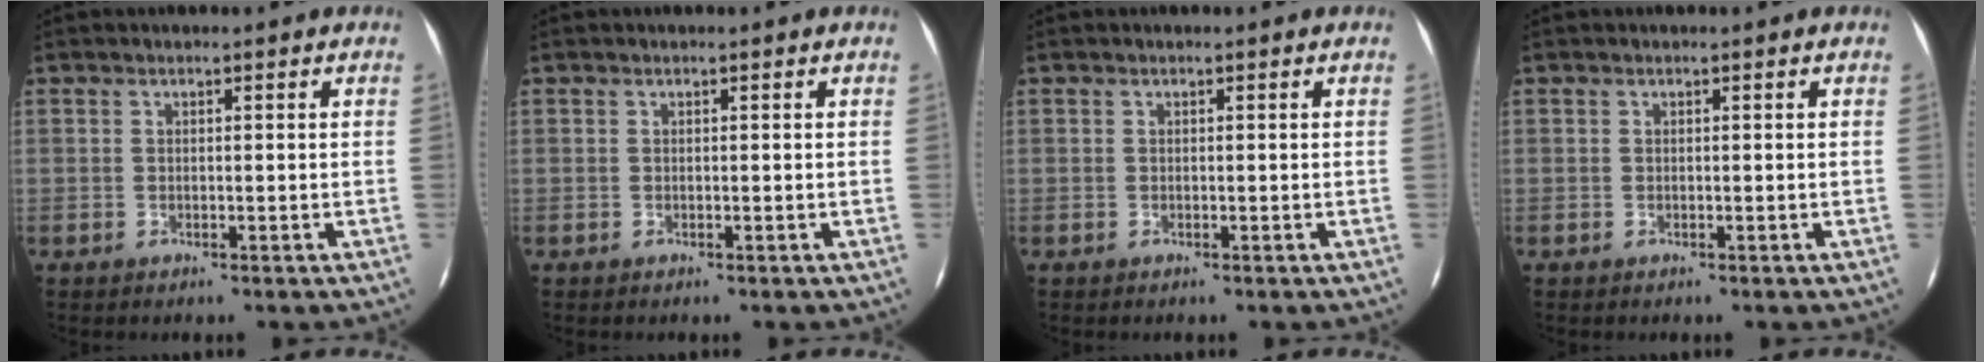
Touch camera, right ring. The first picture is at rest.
{"total": 0.0}
{"total": 0.0}
{"total": 0.0}